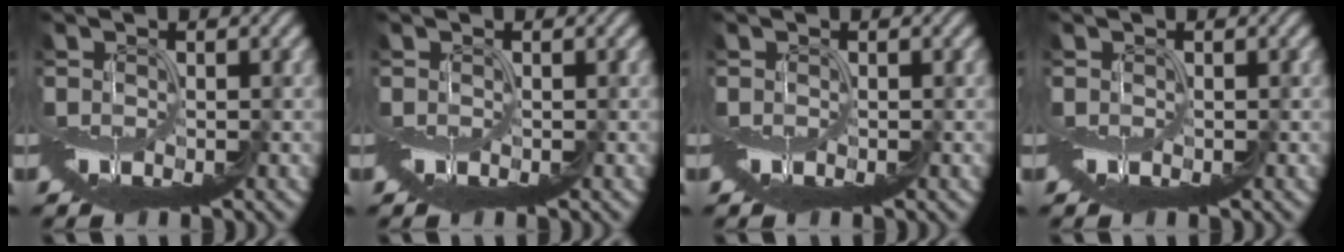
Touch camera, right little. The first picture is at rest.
{"total": 0.0}
{"total": 0.0}
{"total": 0.0}